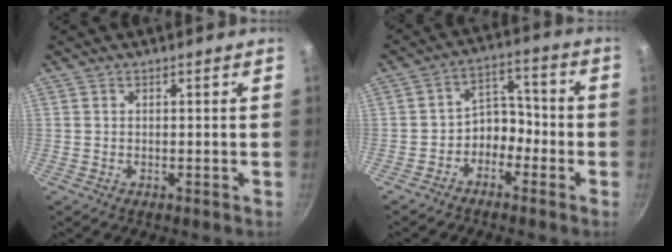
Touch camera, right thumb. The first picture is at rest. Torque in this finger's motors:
{"motor_torque": [0.17, 0.02, -0.15, -0.06, 0.00]}